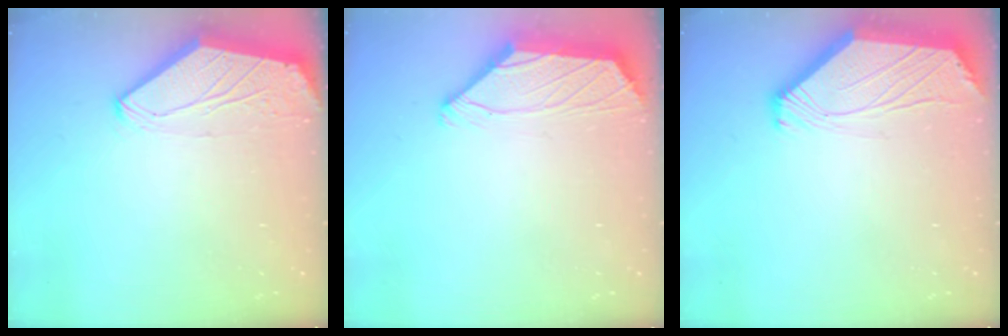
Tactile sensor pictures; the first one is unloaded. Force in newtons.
{"total": 2.0, "press": 1.9, "slide": 0.7}
{"total": 2.6, "press": 2.5, "slide": 0.6}